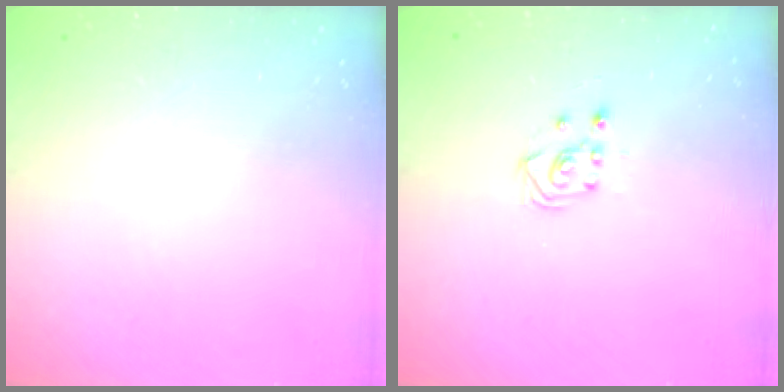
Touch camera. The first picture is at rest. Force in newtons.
{"total": 2.9, "press": 2.7, "slide": 1.0}